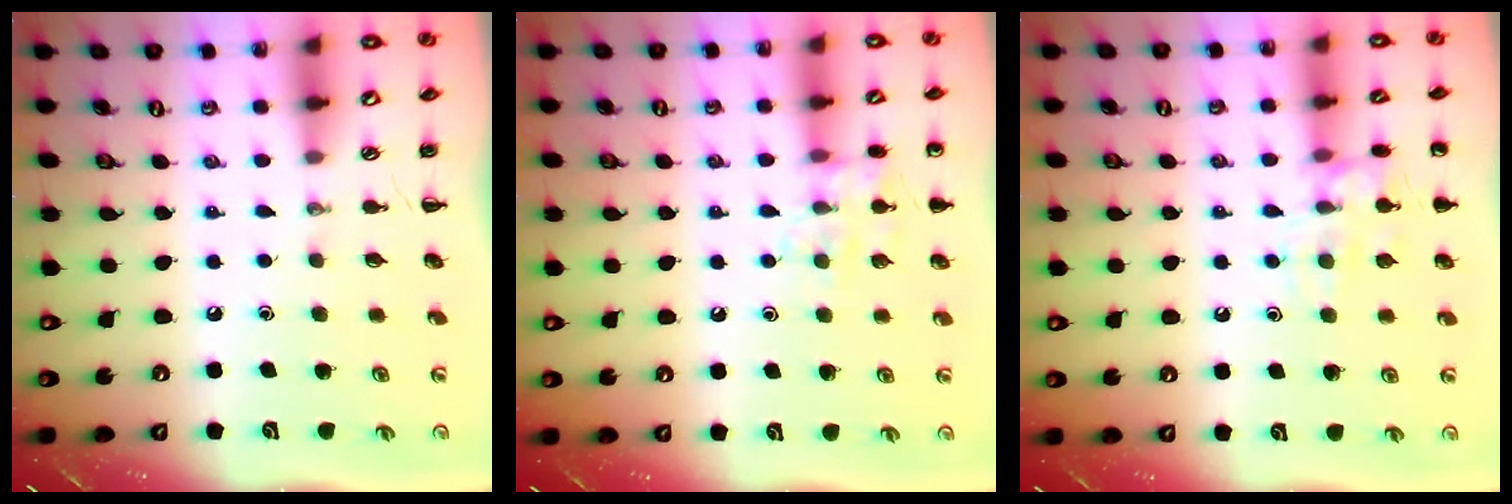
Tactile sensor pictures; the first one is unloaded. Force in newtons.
{"total": 9.0, "press": 9.0, "slide": 0.8}
{"total": 11.1, "press": 11.1, "slide": 0.5}